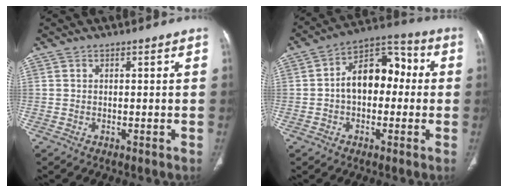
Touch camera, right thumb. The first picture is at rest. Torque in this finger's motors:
{"motor_torque": [1.63, 1.86, 1.16, -0.45, 0.07]}